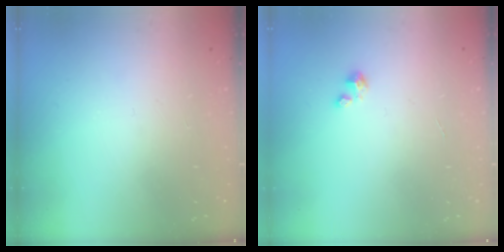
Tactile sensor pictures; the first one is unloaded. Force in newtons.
{"total": 0.6, "press": 0.6, "slide": 0.3}